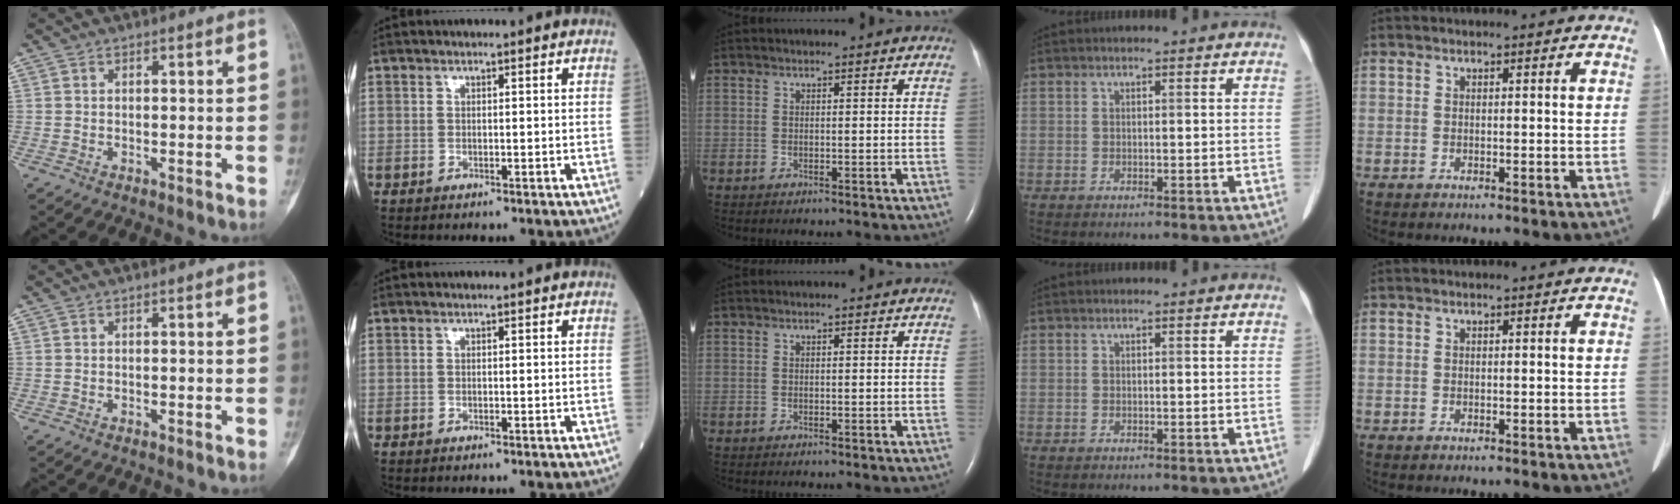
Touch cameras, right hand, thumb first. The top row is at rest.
{}